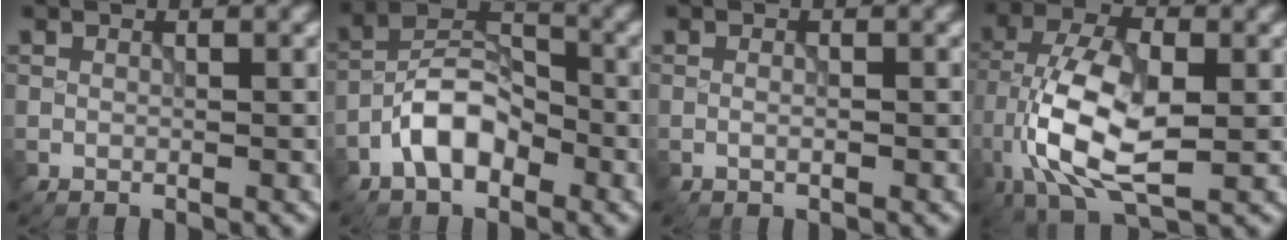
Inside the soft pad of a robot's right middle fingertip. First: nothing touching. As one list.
[{"total": 5.5, "force": [-2.7, 3.0, 3.7], "torque": [-0.059, 0.017, -0.057]}, {"total": 0.9, "force": [0.0, 0.4, 0.8], "torque": [0.002, -0.008, -0.005]}, {"total": 10.3, "force": [-2.2, 5.2, 8.6], "torque": [-0.181, -0.001, -0.047]}]